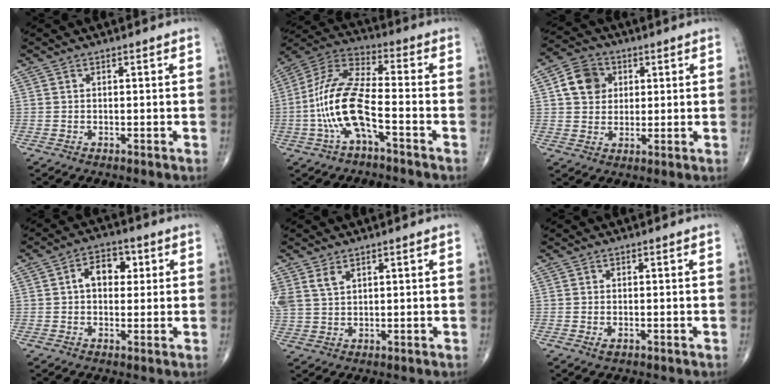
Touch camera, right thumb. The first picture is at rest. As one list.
[{"total": 14.1, "force": [-4.4, 4.5, 12.6], "torque": [-0.271, 0.043, -0.087]}, {"total": 8.0, "force": [2.1, 6.7, 3.7], "torque": [-0.044, 0.000, 0.031]}, {"total": 6.7, "force": [1.3, 4.6, 4.6], "torque": [-0.048, 0.013, 0.013]}, {"total": 5.5, "force": [3.0, 3.3, 3.1], "torque": [-0.068, -0.002, 0.074]}, {"total": 1.1, "force": [-0.4, 0.6, 0.8], "torque": [-0.013, -0.001, -0.006]}]